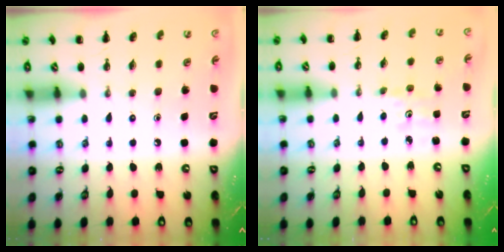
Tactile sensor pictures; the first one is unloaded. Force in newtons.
{"total": 1.1, "press": 1.0, "slide": 0.3}